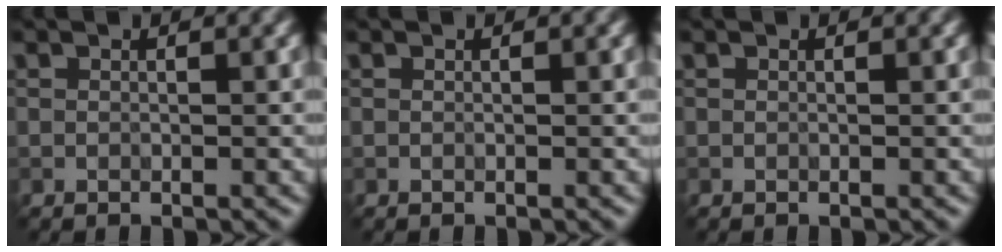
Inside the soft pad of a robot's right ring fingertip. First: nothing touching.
{"total": 0.0}
{"total": 0.0}